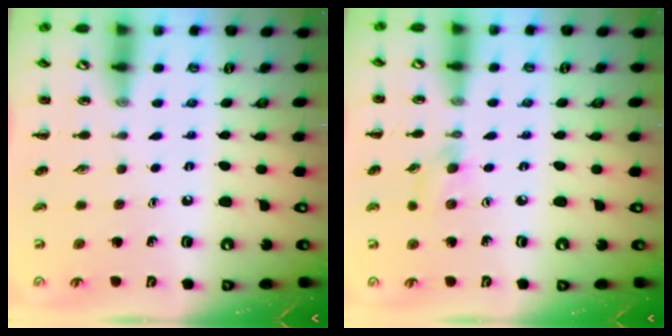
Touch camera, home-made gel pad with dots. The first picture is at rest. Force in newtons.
{"total": 3.4, "press": 3.1, "slide": 1.3}